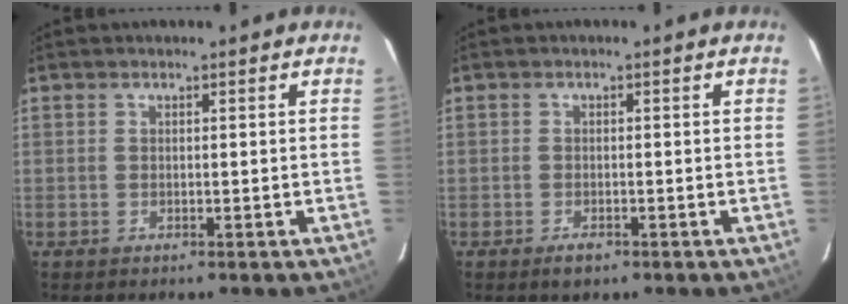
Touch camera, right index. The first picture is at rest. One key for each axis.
{"total": 1.9, "fx": -1.2, "fy": 1.0, "fz": 1.1, "tx": -0.020, "ty": -0.001, "tz": -0.015}